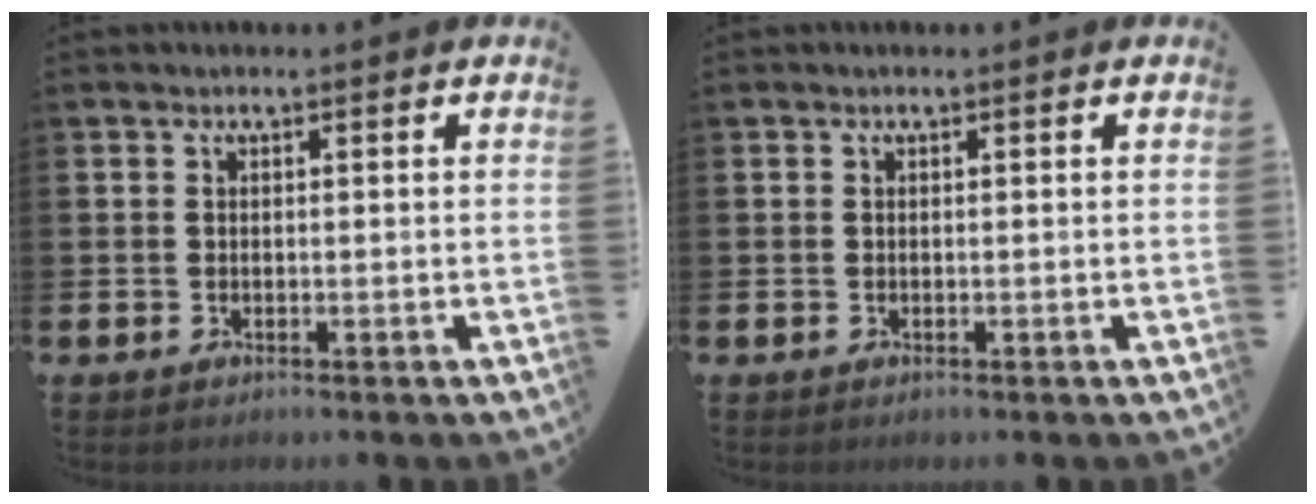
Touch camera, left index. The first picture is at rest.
{"total": 0.0}